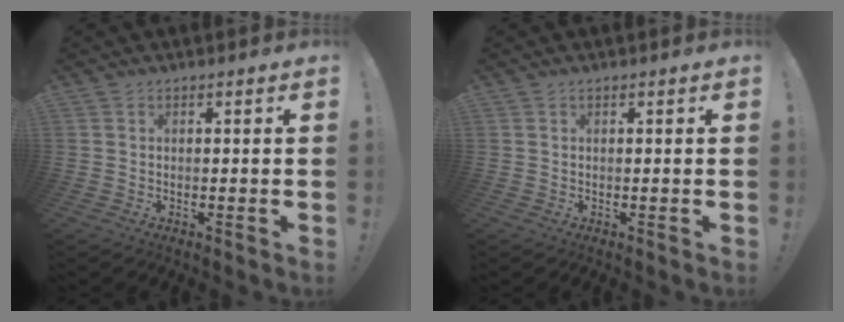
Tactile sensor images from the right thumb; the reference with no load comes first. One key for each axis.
{"total": 0.0}